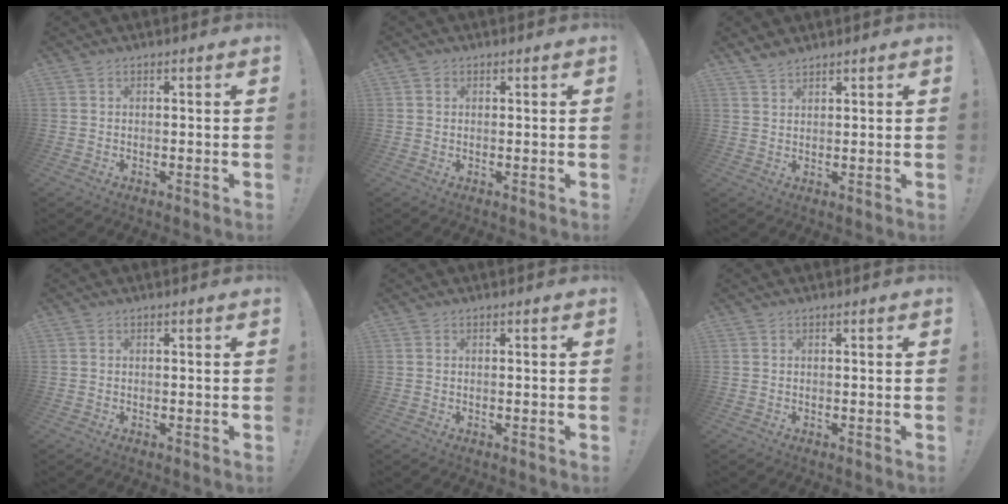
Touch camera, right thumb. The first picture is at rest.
{"total": 1.0, "force": [0.5, 0.9, 0.0], "torque": [0.008, -0.001, 0.008]}
{"total": 2.9, "force": [2.6, 1.1, 0.6], "torque": [-0.003, -0.020, 0.049]}
{"total": 0.0}
{"total": 0.0}
{"total": 0.0}